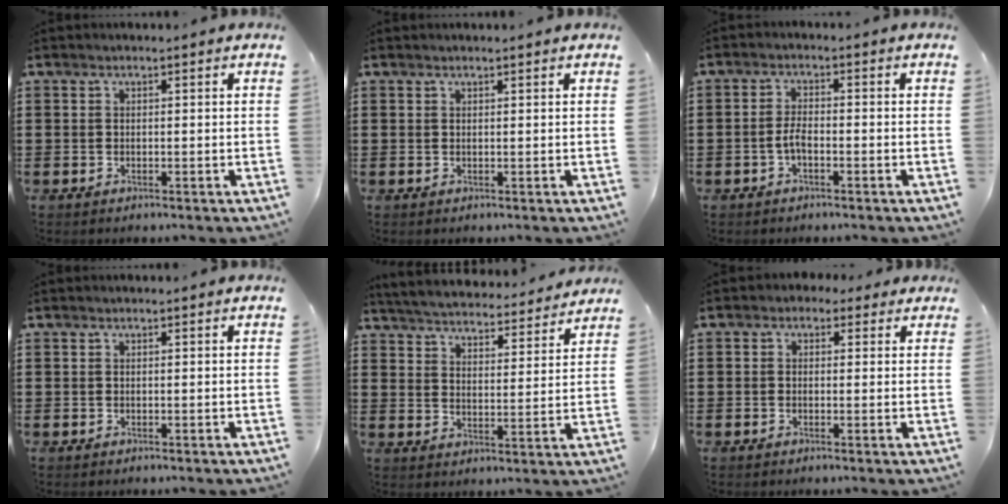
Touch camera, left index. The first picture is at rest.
{"total": 0.5, "force": [0.5, 0.0, 0.2], "torque": [-0.006, -0.001, 0.010]}
{"total": 2.6, "force": [-1.1, 0.9, 2.2], "torque": [-0.055, -0.001, -0.026]}
{"total": 0.0}
{"total": 4.4, "force": [4.3, -0.3, 0.4], "torque": [-0.033, -0.039, 0.068]}
{"total": 1.7, "force": [0.6, 1.5, 0.4], "torque": [-0.015, 0.010, 0.009]}